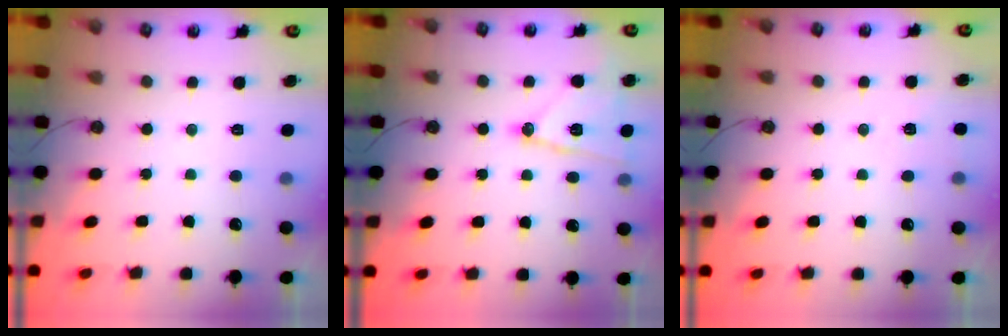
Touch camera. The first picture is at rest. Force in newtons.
{"total": 12.8, "press": 12.8, "slide": 0.7}
{"total": 5.1, "press": 4.9, "slide": 1.4}